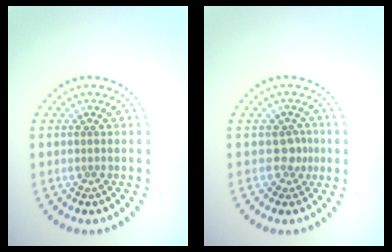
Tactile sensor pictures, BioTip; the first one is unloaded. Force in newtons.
{"total": 1.8, "press": 1.4, "slide": 1.2}